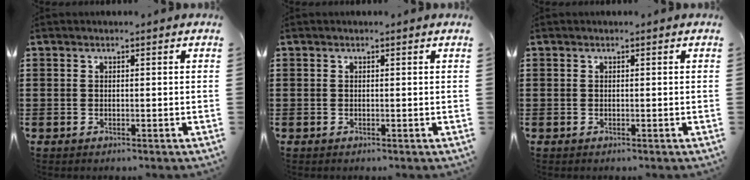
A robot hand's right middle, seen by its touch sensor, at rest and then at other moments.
{"total": 0.0}
{"total": 0.0}